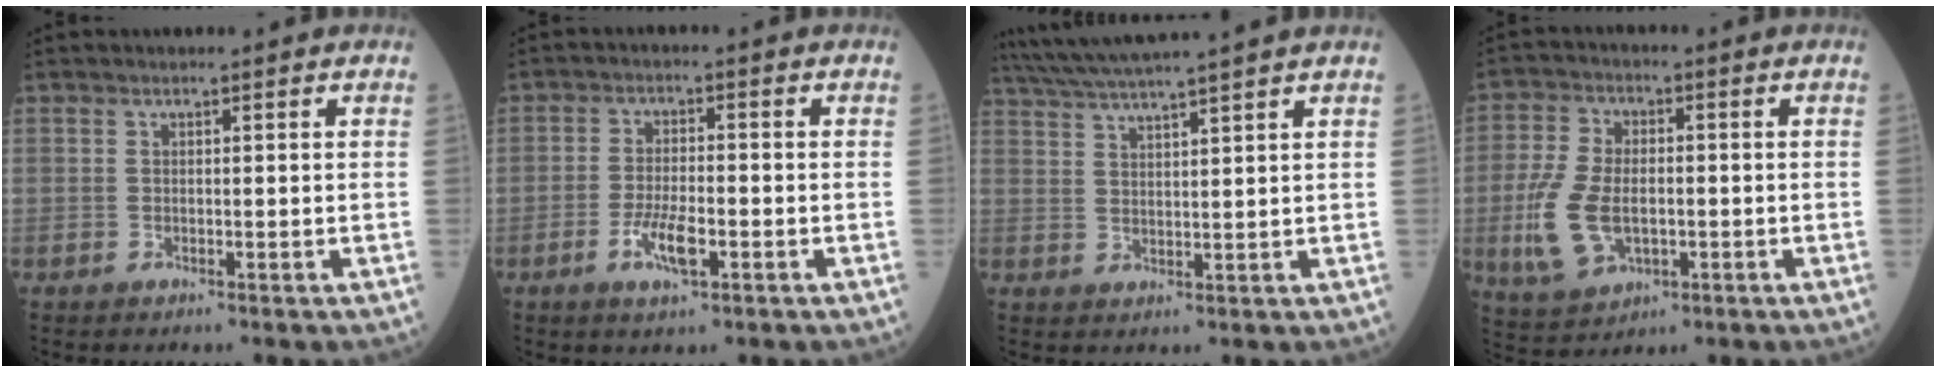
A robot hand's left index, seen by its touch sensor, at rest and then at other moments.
{"total": 4.9, "force": [-2.1, 1.1, 4.3], "torque": [-0.085, -0.003, -0.037]}
{"total": 10.5, "force": [9.2, -1.7, 4.9], "torque": [-0.090, 0.023, 0.144]}
{"total": 10.0, "force": [-2.1, 5.8, 7.9], "torque": [-0.185, 0.000, -0.033]}